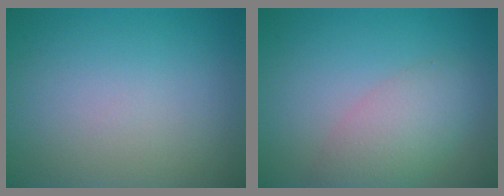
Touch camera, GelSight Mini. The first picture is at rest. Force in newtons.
{"total": 4.2, "press": 4.2, "slide": 0.1}